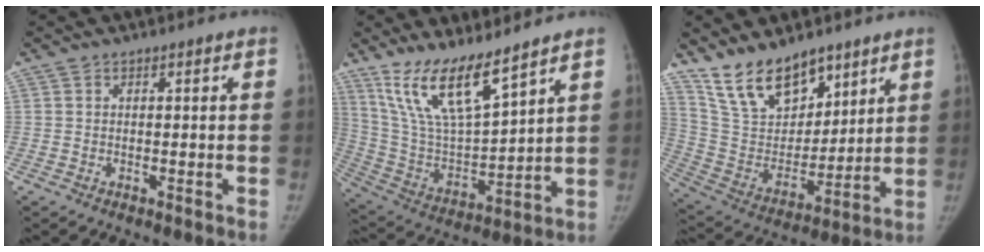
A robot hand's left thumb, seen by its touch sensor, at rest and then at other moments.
{"total": 15.4, "force": [11.1, 3.8, 10.0], "torque": [-0.169, -0.062, 0.231]}
{"total": 16.1, "force": [12.0, 8.0, 7.1], "torque": [-0.081, -0.068, 0.232]}